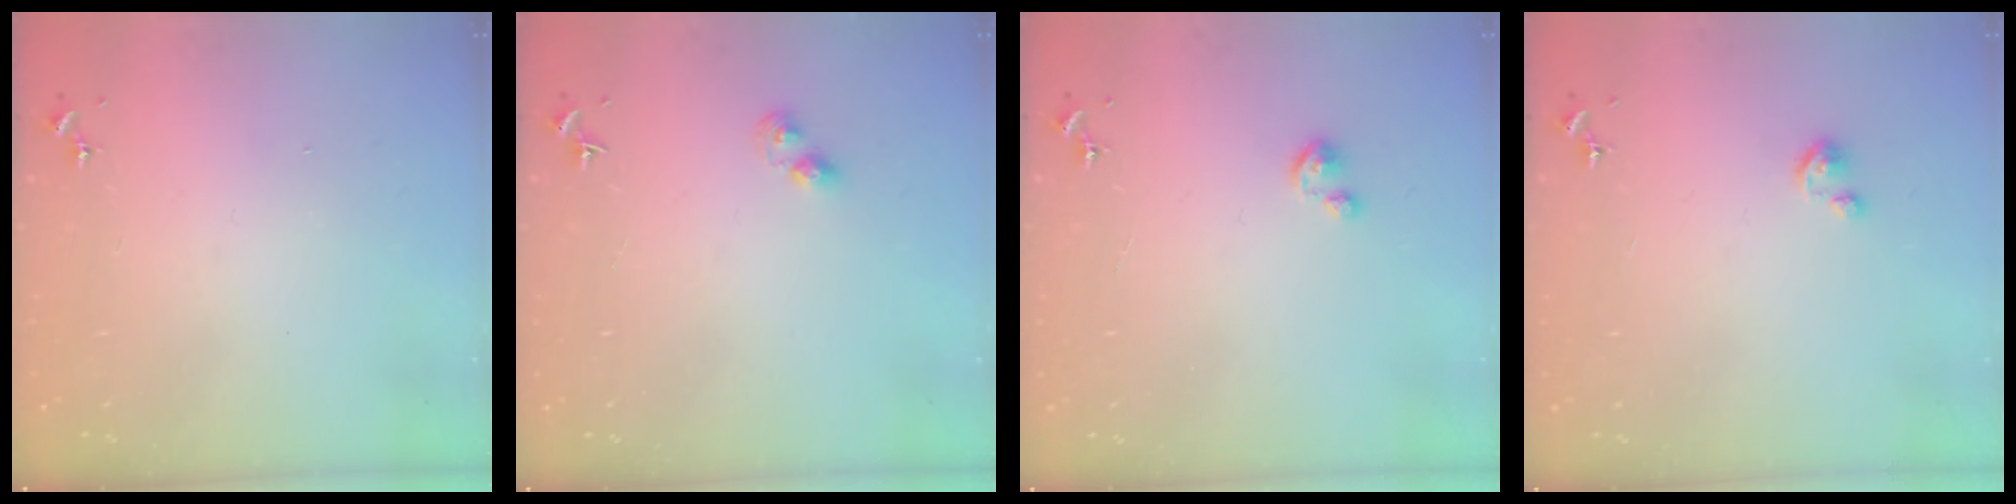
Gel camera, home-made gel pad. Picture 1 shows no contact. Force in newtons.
{"total": 3.9, "press": 3.9, "slide": 0.4}
{"total": 3.0, "press": 3.0, "slide": 0.3}
{"total": 2.4, "press": 2.4, "slide": 0.2}